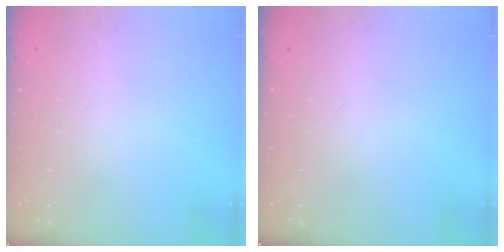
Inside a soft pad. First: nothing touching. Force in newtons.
{"total": 0.0}